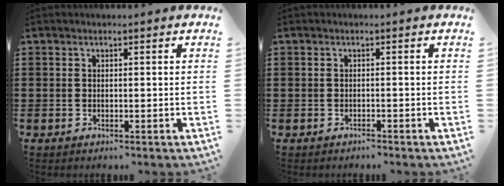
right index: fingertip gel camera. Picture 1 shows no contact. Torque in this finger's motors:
{"motor_torque": [-0.56, 1.58, -1.05, -0.21]}